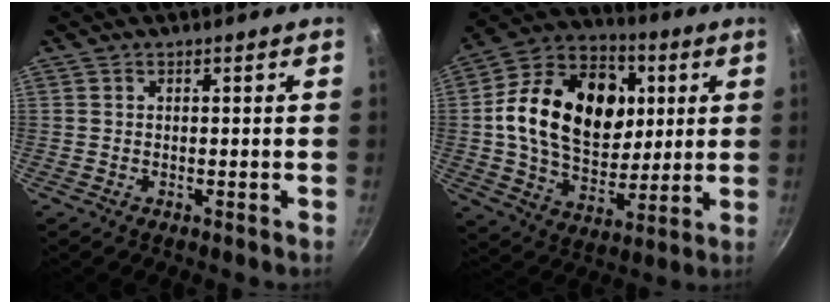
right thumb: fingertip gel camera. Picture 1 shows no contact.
{"total": 24.4, "force": [4.3, 17.3, 16.7], "torque": [-0.250, 0.006, 0.068]}